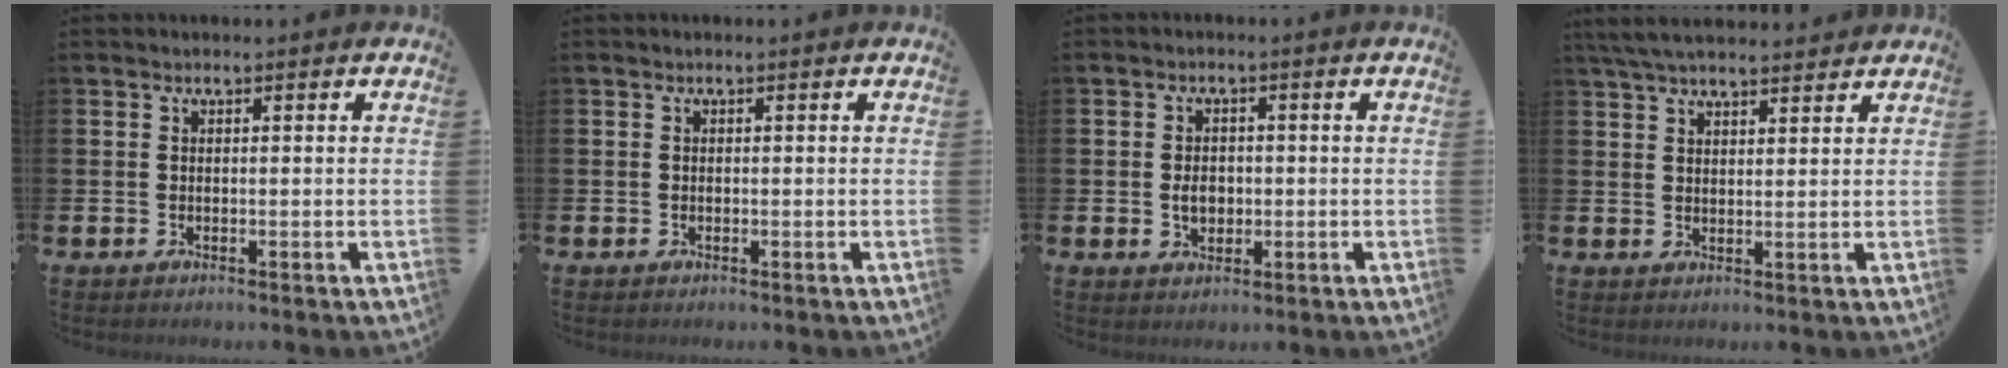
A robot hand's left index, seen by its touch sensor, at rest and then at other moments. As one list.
[{"total": 0.0}, {"total": 2.9, "force": [-0.2, 2.1, 1.9], "torque": [-0.021, -0.001, -0.010]}, {"total": 4.9, "force": [4.6, 0.9, 1.5], "torque": [-0.047, -0.008, 0.087]}]